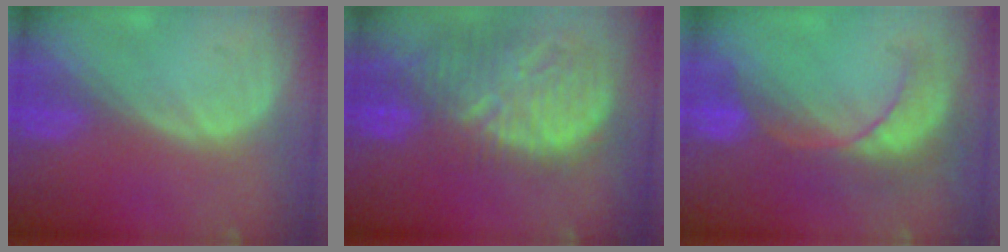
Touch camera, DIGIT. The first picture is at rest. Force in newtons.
{"total": 13.1, "press": 11.3, "slide": 6.6}
{"total": 8.6, "press": 7.8, "slide": 3.5}